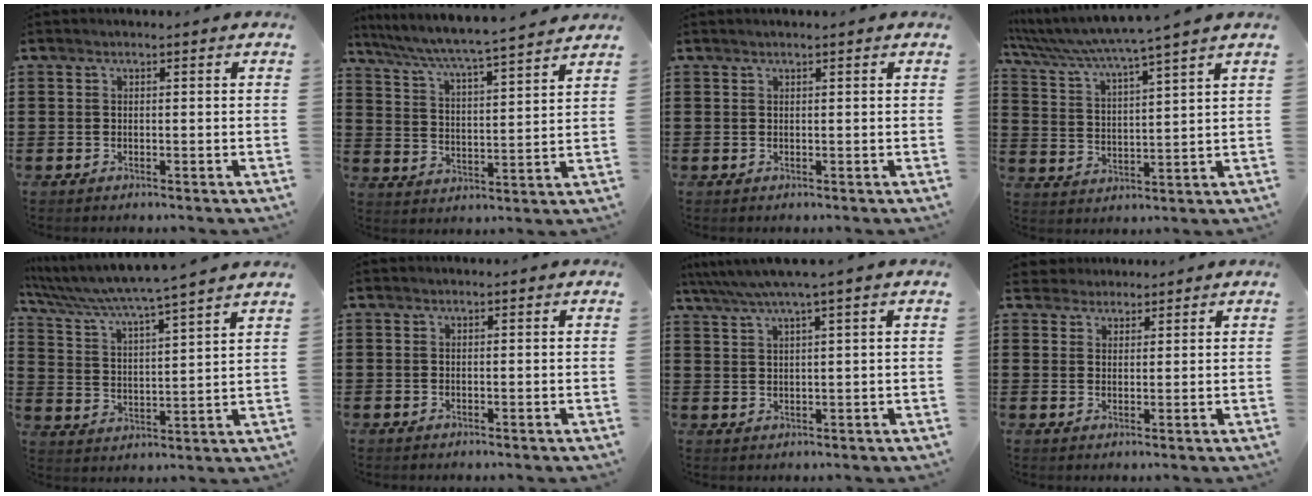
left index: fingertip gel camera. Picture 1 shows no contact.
{"total": 4.8, "force": [4.5, -0.6, 1.8], "torque": [-0.057, -0.036, 0.067]}
{"total": 0.6, "force": [0.4, -0.1, 0.5], "torque": [-0.007, -0.001, 0.008]}
{"total": 4.9, "force": [4.2, -1.3, 2.1], "torque": [-0.061, -0.039, 0.065]}
{"total": 5.3, "force": [4.8, -1.1, 1.9], "torque": [-0.061, -0.041, 0.073]}
{"total": 0.0}
{"total": 3.9, "force": [2.4, -0.4, 3.0], "torque": [-0.064, -0.005, 0.039]}
{"total": 2.5, "force": [2.2, 1.2, -0.4], "torque": [-0.002, 0.006, 0.042]}